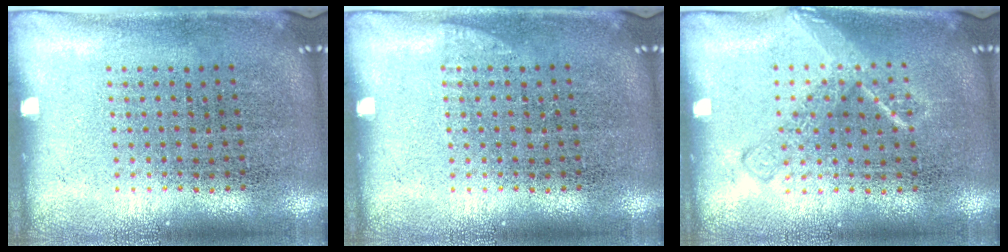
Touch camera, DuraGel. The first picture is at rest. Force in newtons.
{"total": 0.7, "press": 0.7, "slide": 0.2}
{"total": 2.3, "press": 2.3, "slide": 0.5}